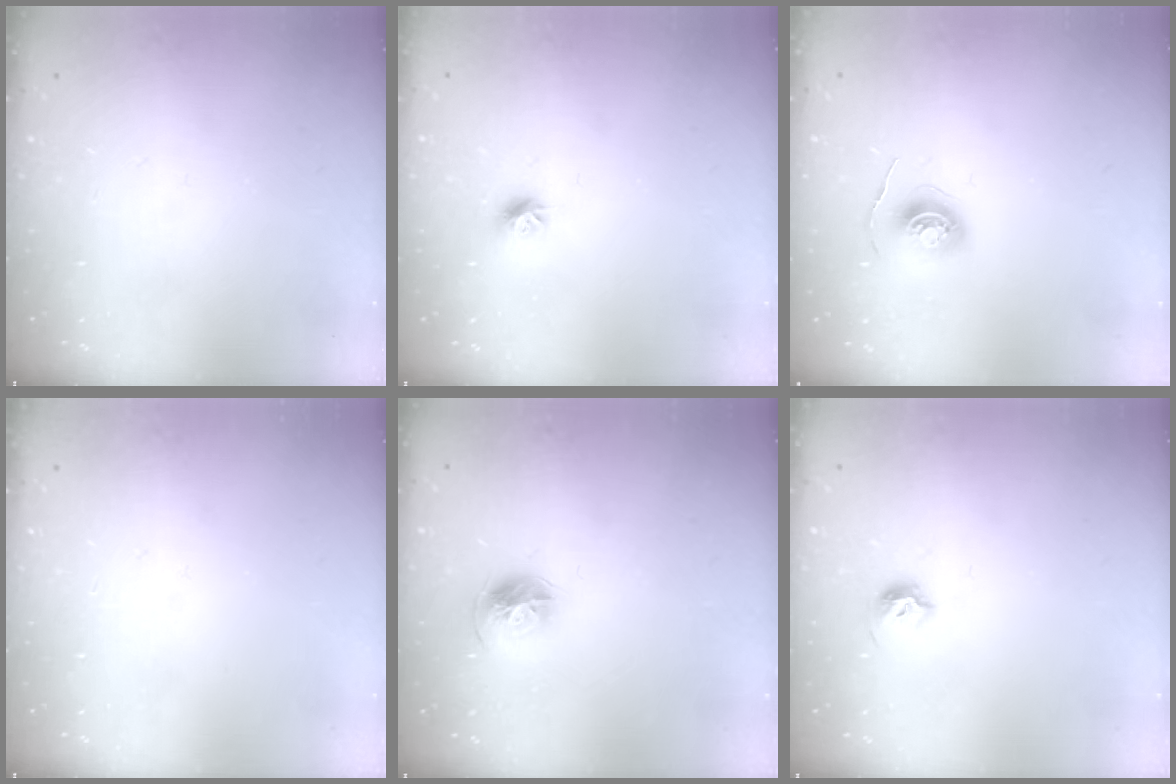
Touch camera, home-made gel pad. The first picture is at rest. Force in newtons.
{"total": 7.4, "press": 7.4, "slide": 0.7}
{"total": 5.7, "press": 5.7, "slide": 0.5}
{"total": 0.0}
{"total": 10.0, "press": 9.9, "slide": 1.2}
{"total": 5.6, "press": 5.5, "slide": 1.3}